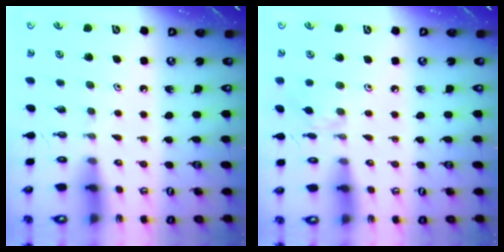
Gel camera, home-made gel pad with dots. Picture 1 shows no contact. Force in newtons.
{"total": 1.3, "press": 1.3, "slide": 0.4}